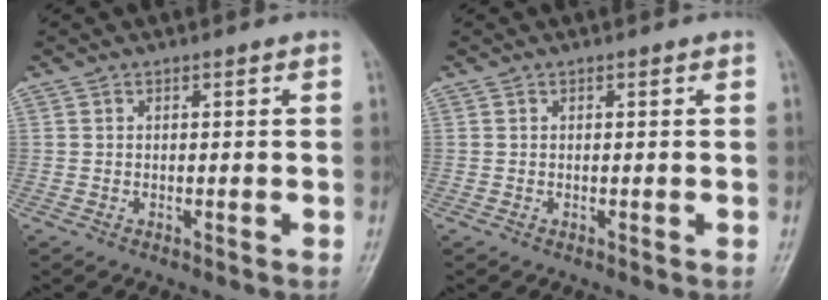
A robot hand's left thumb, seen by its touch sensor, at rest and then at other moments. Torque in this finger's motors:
{"motor_torque": [0.00, 0.00, 0.00, 0.00, 0.00]}